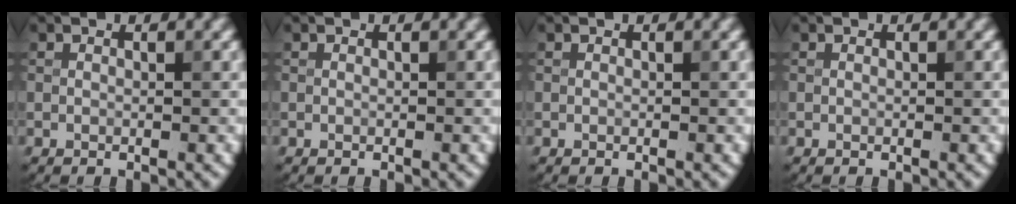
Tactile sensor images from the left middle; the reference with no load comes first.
{"total": 0.0}
{"total": 0.0}
{"total": 0.0}